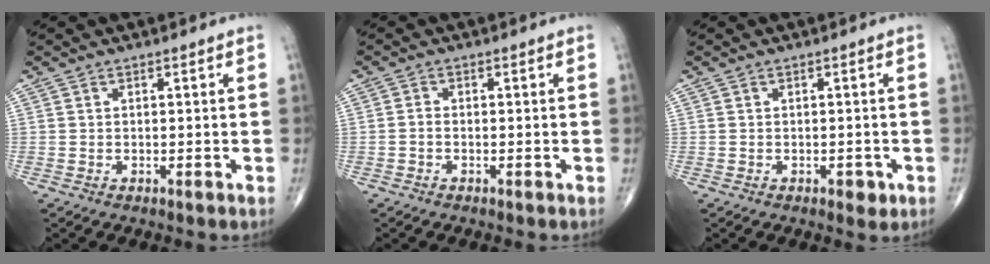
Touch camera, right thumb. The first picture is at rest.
{"total": 1.0, "force": [-0.4, 0.6, 0.6], "torque": [-0.010, 0.002, -0.011]}
{"total": 1.9, "force": [-0.8, 1.2, 1.3], "torque": [-0.009, 0.000, -0.008]}